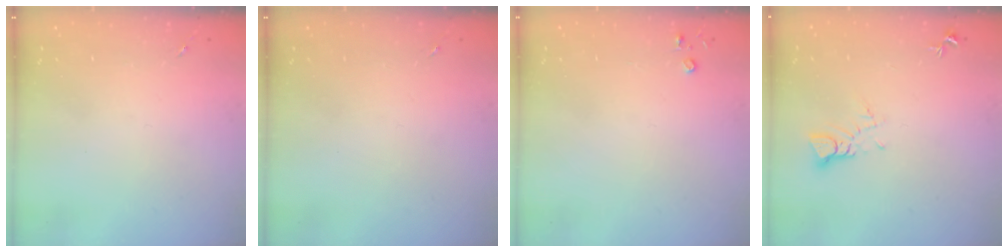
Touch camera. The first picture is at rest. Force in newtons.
{"total": 0.0}
{"total": 2.8, "press": 2.8, "slide": 0.3}
{"total": 4.0, "press": 3.9, "slide": 0.3}